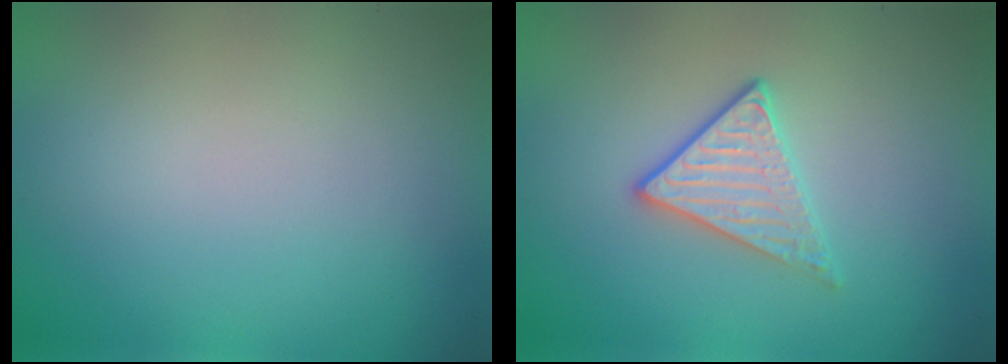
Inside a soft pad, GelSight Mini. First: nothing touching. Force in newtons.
{"total": 2.8, "press": 2.6, "slide": 1.1}